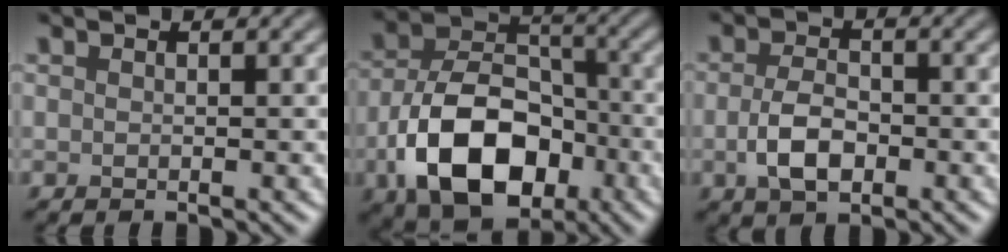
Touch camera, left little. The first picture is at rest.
{"total": 10.9, "force": [-4.2, 6.8, 7.4], "torque": [-0.137, -0.006, -0.076]}
{"total": 3.6, "force": [-1.0, 2.1, 2.8], "torque": [-0.063, -0.003, -0.022]}